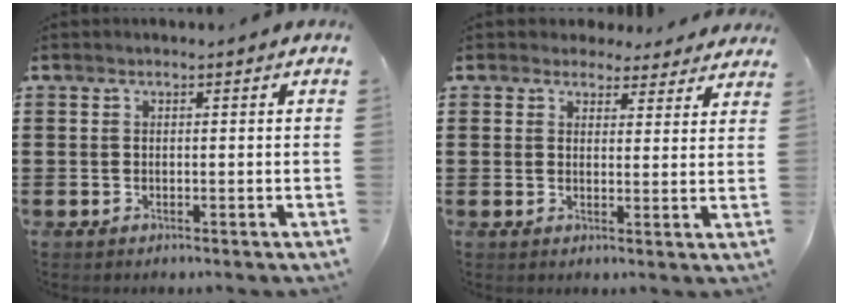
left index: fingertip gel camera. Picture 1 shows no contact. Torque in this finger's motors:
{"motor_torque": [1.25, -0.89, 0.28, 0.04]}